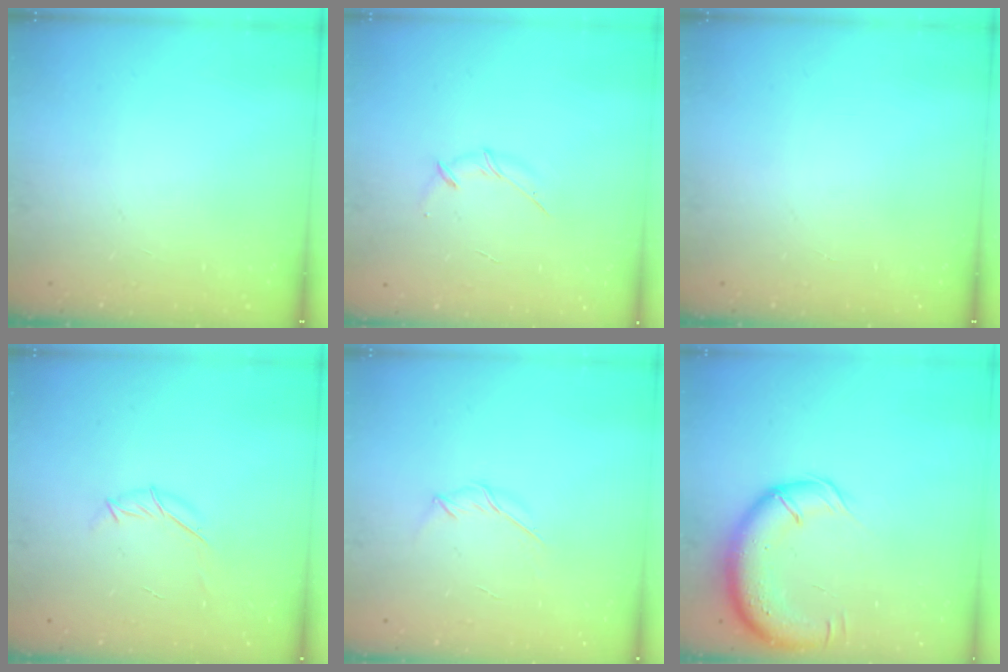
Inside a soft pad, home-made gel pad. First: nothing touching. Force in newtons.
{"total": 3.8, "press": 3.7, "slide": 0.9}
{"total": 0.0}
{"total": 6.7, "press": 6.5, "slide": 1.5}
{"total": 3.7, "press": 3.6, "slide": 1.0}
{"total": 15.0, "press": 14.6, "slide": 3.6}